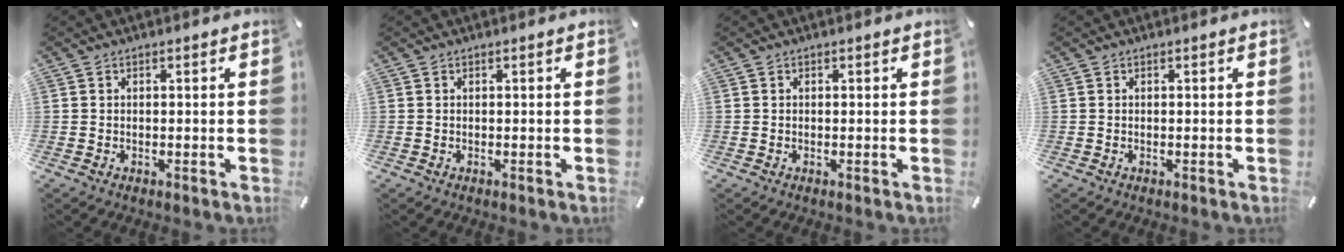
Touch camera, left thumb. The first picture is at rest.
{"total": 0.0}
{"total": 0.0}
{"total": 0.0}